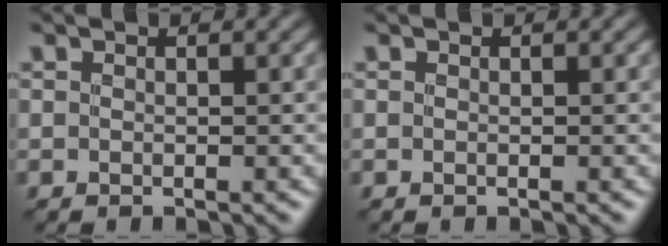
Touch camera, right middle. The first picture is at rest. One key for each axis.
{"total": 0.0}